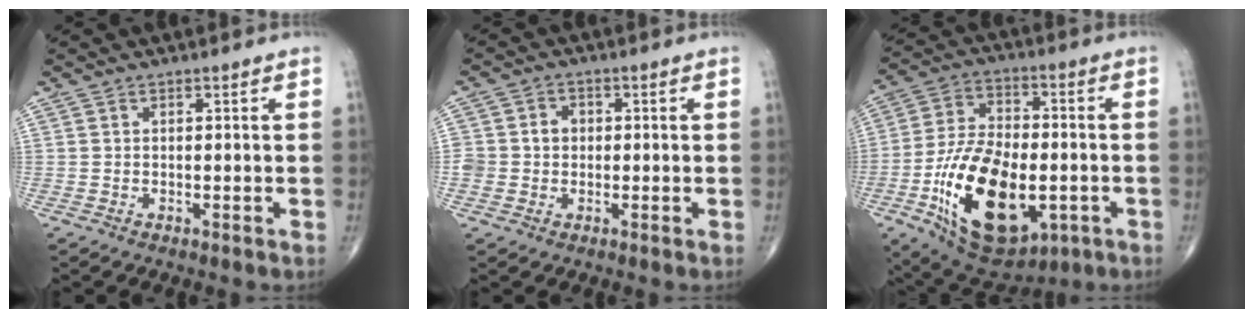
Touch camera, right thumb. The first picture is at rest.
{"total": 5.1, "force": [0.0, 4.7, 2.0], "torque": [-0.019, 0.013, 0.001]}
{"total": 23.5, "force": [-6.5, 12.8, 18.6], "torque": [-0.313, 0.013, -0.089]}